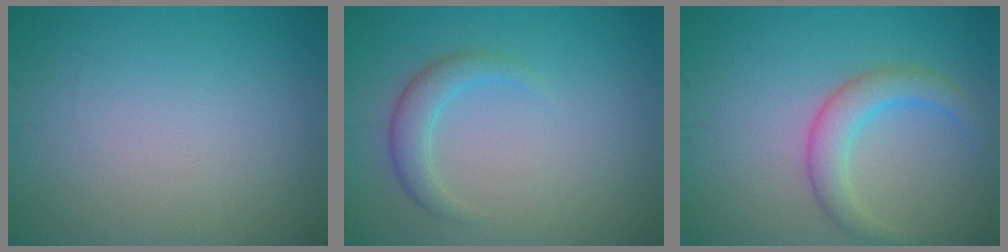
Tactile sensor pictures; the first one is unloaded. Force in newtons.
{"total": 2.4, "press": 2.4, "slide": 0.1}
{"total": 3.5, "press": 3.5, "slide": 0.1}